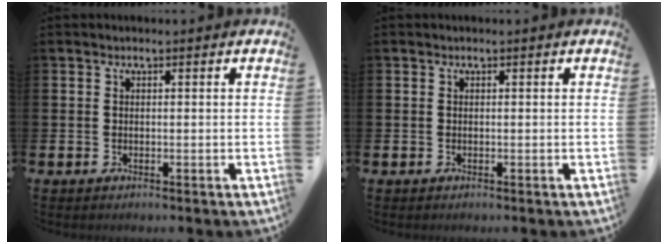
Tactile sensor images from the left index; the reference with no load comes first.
{"total": 0.0}